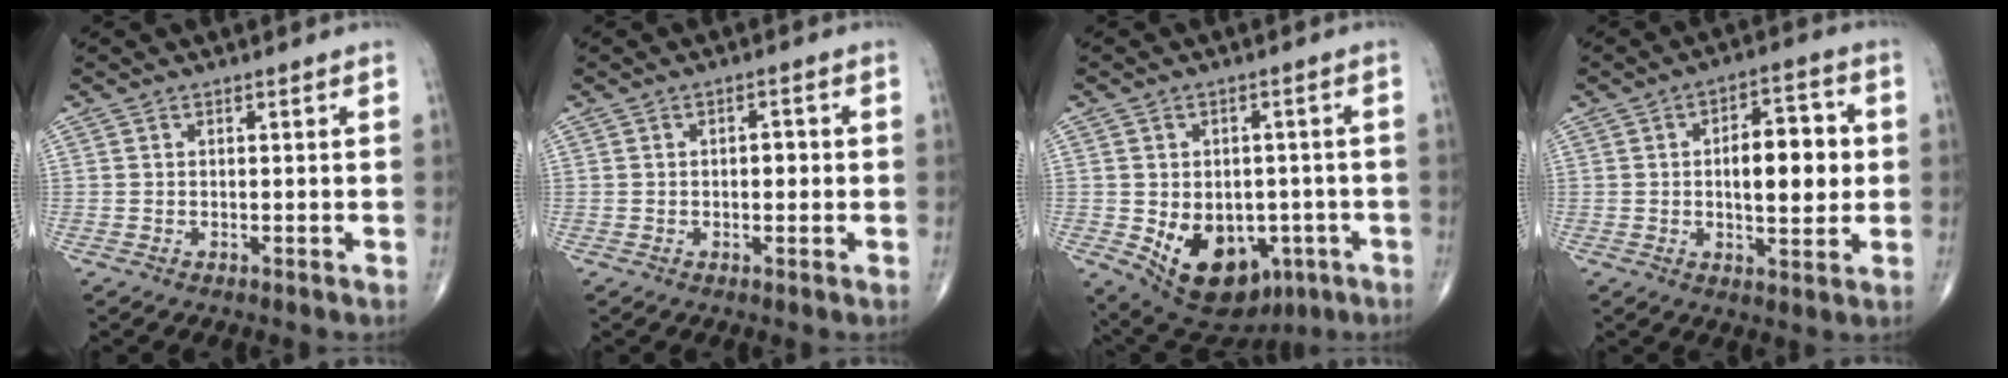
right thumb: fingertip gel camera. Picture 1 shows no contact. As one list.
[{"total": 2.4, "force": [-0.1, 1.3, 2.0], "torque": [-0.021, 0.004, -0.005]}, {"total": 14.9, "force": [-4.8, 10.4, 9.6], "torque": [-0.121, 0.011, -0.047]}, {"total": 11.3, "force": [0.6, 5.2, 10.0], "torque": [-0.122, 0.008, 0.007]}]